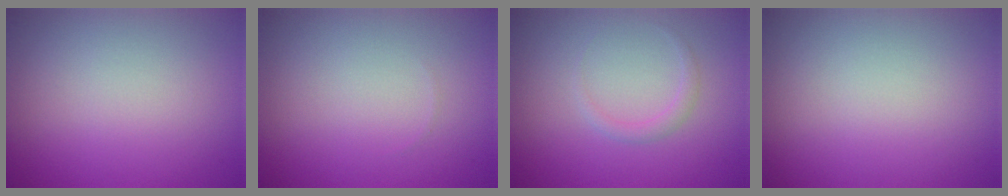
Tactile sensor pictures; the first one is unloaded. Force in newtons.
{"total": 0.0}
{"total": 1.0, "press": 1.0, "slide": 0.1}
{"total": 0.0}